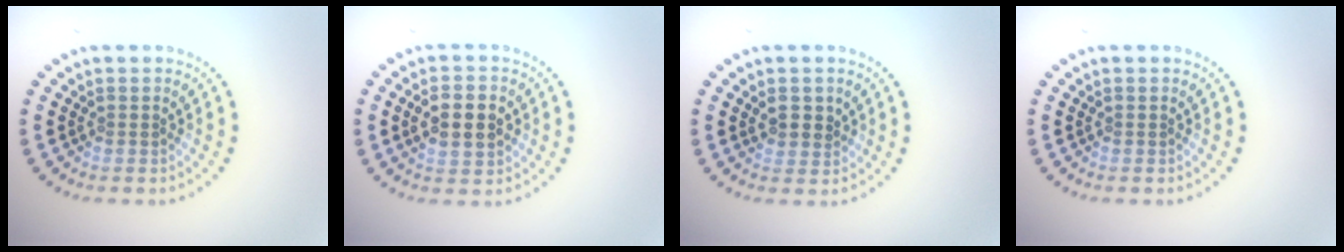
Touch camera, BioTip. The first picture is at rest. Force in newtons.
{"total": 4.6, "press": 4.6, "slide": 0.1}
{"total": 1.6, "press": 1.4, "slide": 0.8}
{"total": 0.0}